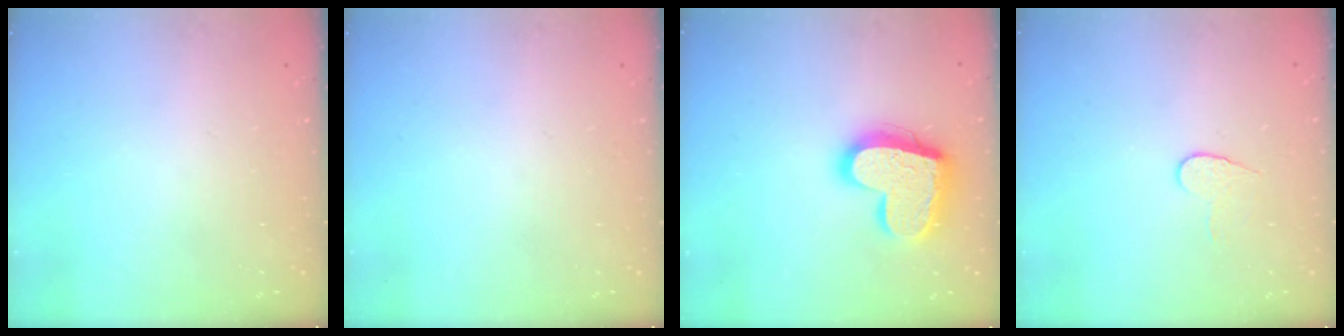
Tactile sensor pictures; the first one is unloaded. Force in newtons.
{"total": 0.0}
{"total": 18.2, "press": 18.2, "slide": 1.6}
{"total": 6.0, "press": 6.0, "slide": 0.5}